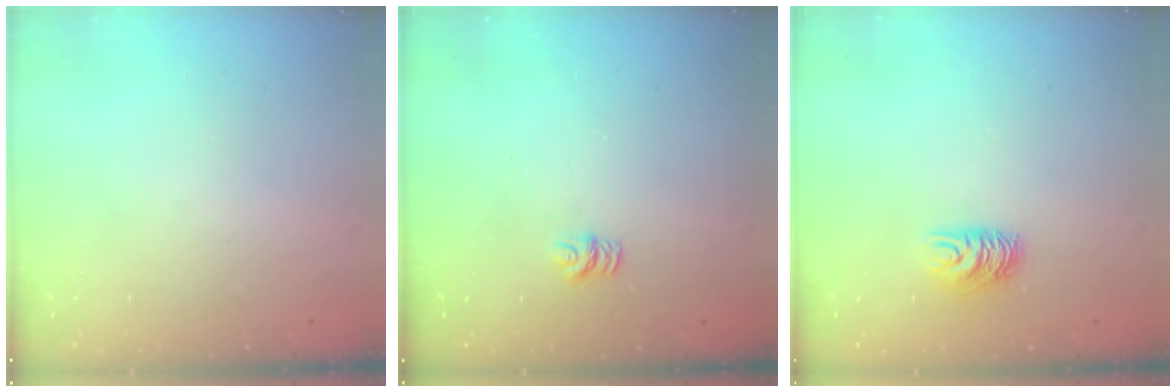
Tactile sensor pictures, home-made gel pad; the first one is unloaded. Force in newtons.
{"total": 4.6, "press": 4.6, "slide": 0.4}
{"total": 6.3, "press": 6.3, "slide": 0.5}